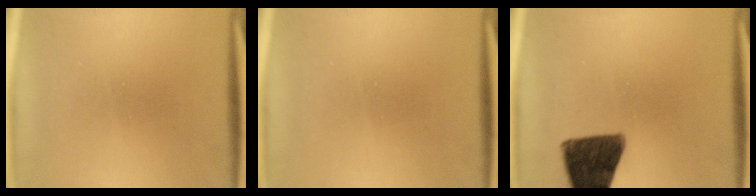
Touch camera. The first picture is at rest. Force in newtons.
{"total": 0.0}
{"total": 13.2}